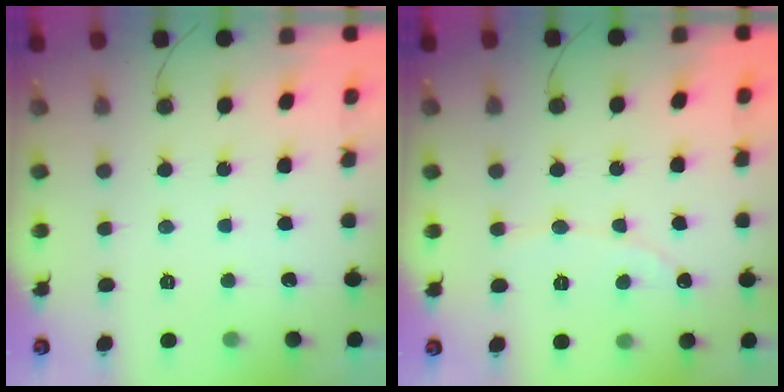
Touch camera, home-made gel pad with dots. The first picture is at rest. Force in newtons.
{"total": 2.1, "press": 2.1, "slide": 0.1}